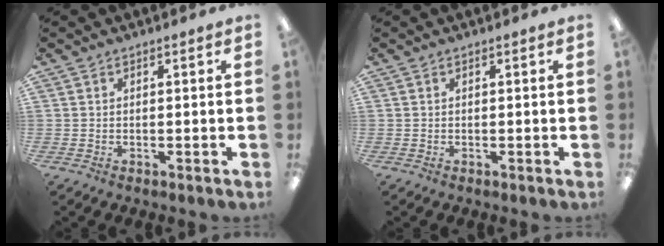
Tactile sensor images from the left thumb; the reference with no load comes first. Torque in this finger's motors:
{"motor_torque": [-0.01, 0.00, 0.00, 0.00, 0.00]}